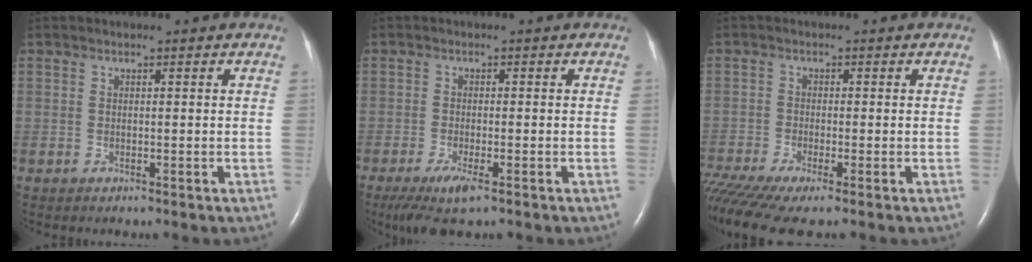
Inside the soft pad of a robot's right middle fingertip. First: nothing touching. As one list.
[{"total": 4.8, "force": [-3.0, 0.9, 3.7], "torque": [-0.076, -0.016, -0.051]}, {"total": 8.1, "force": [-6.3, 0.4, 5.1], "torque": [-0.103, -0.014, -0.114]}]